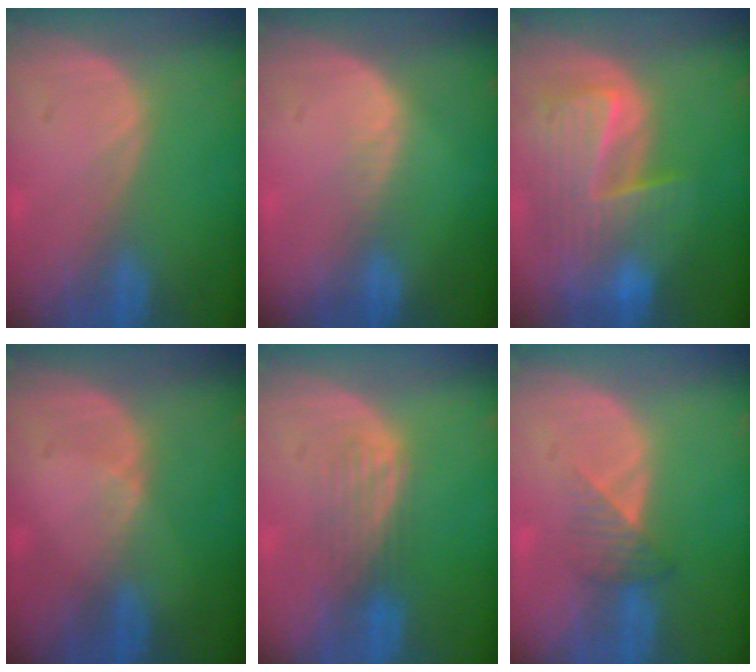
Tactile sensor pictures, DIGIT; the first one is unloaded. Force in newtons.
{"total": 2.0, "press": 1.1, "slide": 1.7}
{"total": 10.2, "press": 8.9, "slide": 5.0}
{"total": 1.4, "press": 0.9, "slide": 1.1}
{"total": 3.5, "press": 3.2, "slide": 1.5}
{"total": 3.3, "press": 3.0, "slide": 1.5}